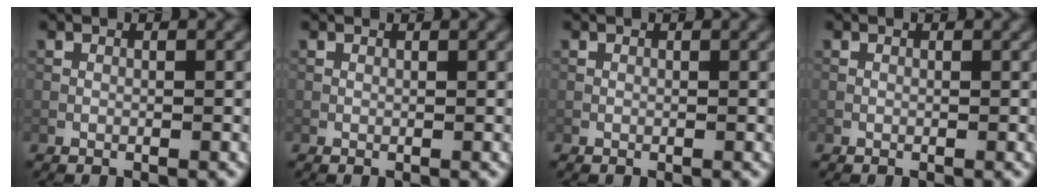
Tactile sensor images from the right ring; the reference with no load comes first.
{"total": 1.0, "force": [0.9, 0.2, 0.3], "torque": [-0.013, -0.003, 0.006]}
{"total": 0.0}
{"total": 0.0}